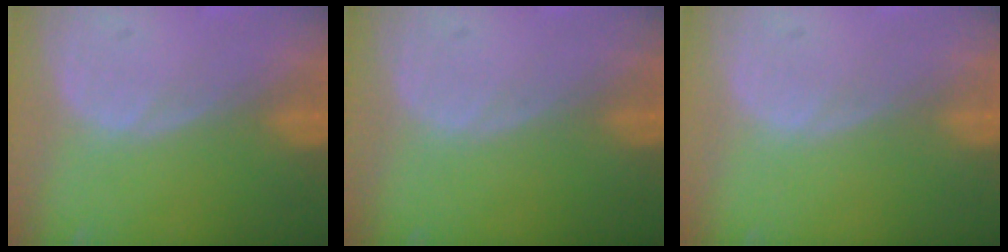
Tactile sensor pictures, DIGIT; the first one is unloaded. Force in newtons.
{"total": 0.0}
{"total": 0.0}